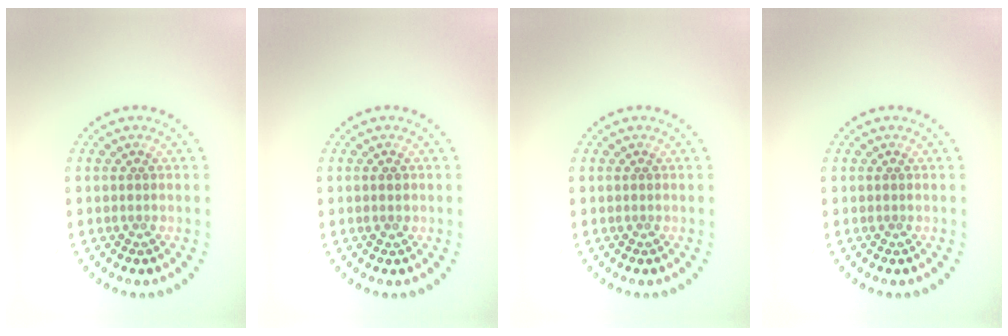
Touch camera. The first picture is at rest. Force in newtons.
{"total": 1.1, "press": 1.1, "slide": 0.0}
{"total": 0.0}
{"total": 0.0}